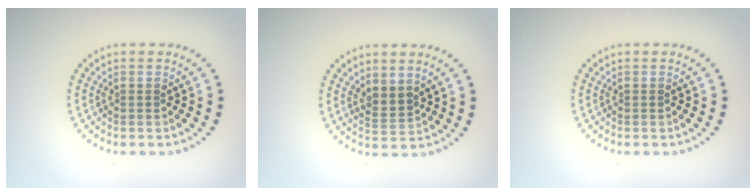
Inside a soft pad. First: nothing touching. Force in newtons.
{"total": 1.8, "press": 1.4, "slide": 1.1}
{"total": 0.0}